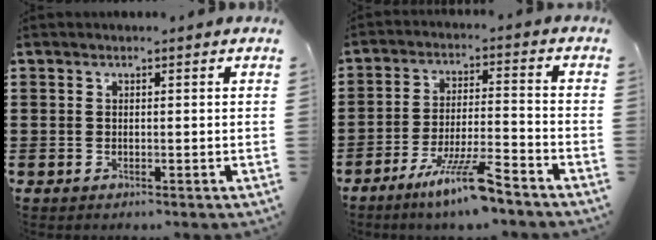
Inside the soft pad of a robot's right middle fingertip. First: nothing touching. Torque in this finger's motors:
{"motor_torque": [0.71, 0.00, 0.26, 0.20]}